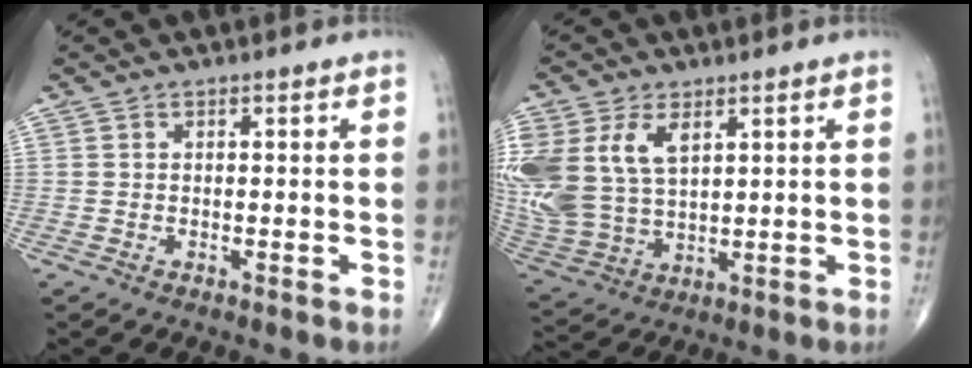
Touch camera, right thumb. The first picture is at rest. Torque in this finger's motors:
{"motor_torque": [0.37, 0.48, 1.04, 0.54, 0.35]}